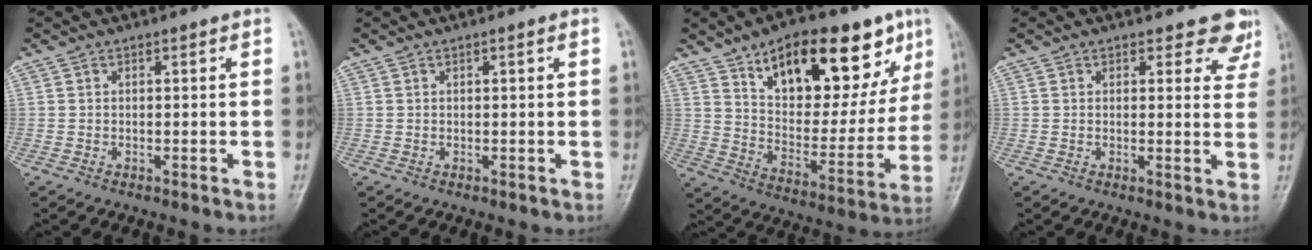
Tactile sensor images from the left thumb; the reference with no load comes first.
{"total": 0.8, "force": [0.3, 0.1, 0.7], "torque": [-0.013, 0.002, 0.005]}
{"total": 24.3, "force": [12.7, 11.3, 17.4], "torque": [-0.210, -0.029, 0.202]}
{"total": 5.8, "force": [4.9, 2.8, 1.2], "torque": [0.027, -0.028, 0.039]}